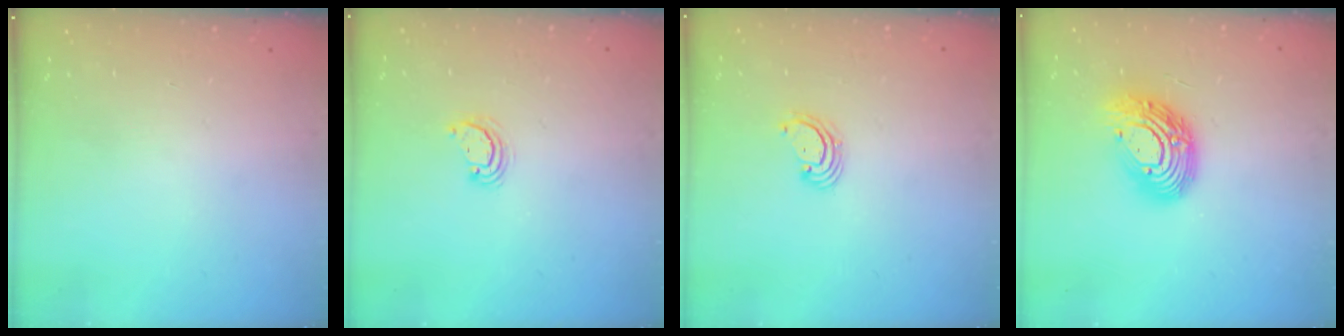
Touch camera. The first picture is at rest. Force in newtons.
{"total": 3.0, "press": 3.0, "slide": 0.2}
{"total": 2.3, "press": 2.3, "slide": 0.1}
{"total": 13.9, "press": 13.9, "slide": 0.9}